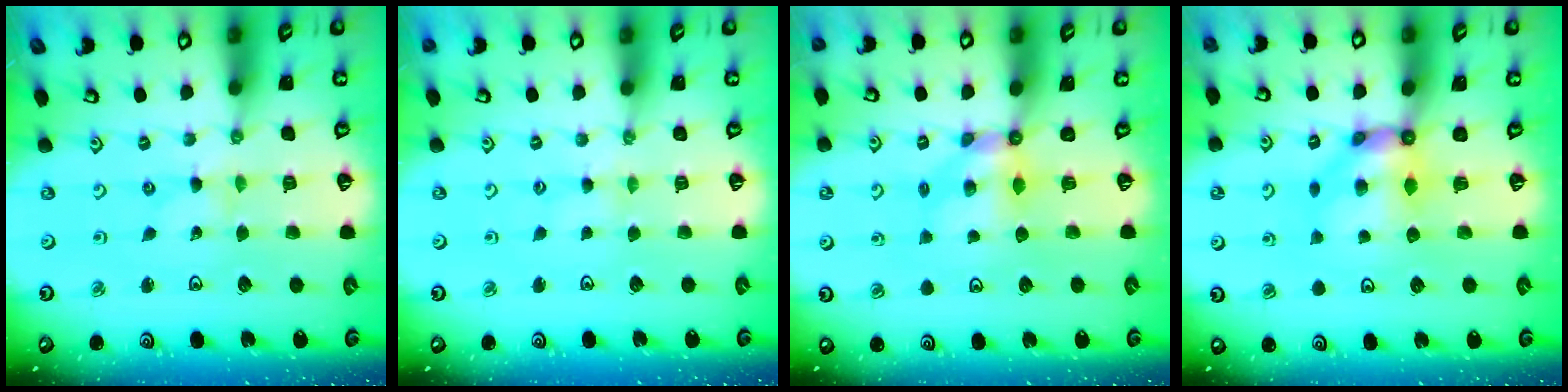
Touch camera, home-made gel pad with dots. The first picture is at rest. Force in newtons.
{"total": 2.4, "press": 2.4, "slide": 0.4}
{"total": 5.3, "press": 5.3, "slide": 0.2}
{"total": 7.8, "press": 7.8, "slide": 0.5}